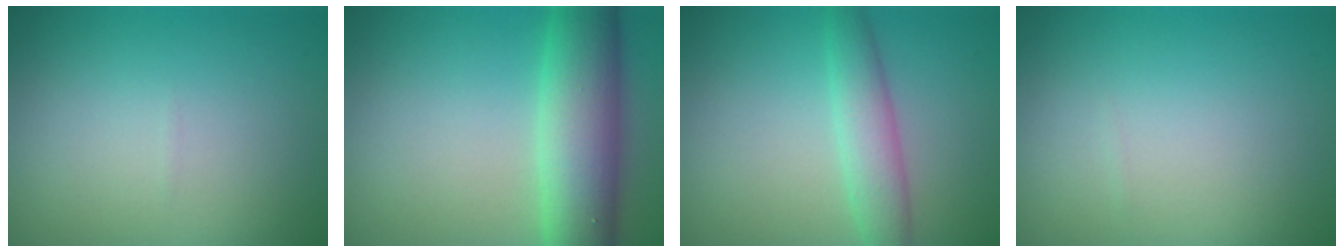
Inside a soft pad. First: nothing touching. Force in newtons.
{"total": 8.3, "press": 8.3, "slide": 0.2}
{"total": 3.4, "press": 3.4, "slide": 0.0}
{"total": 0.0}